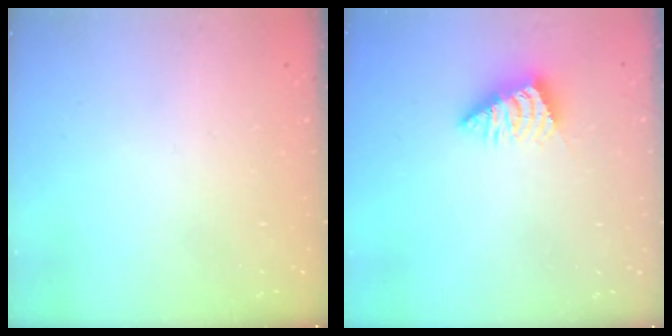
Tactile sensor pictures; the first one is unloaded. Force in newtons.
{"total": 3.0, "press": 3.0, "slide": 0.6}